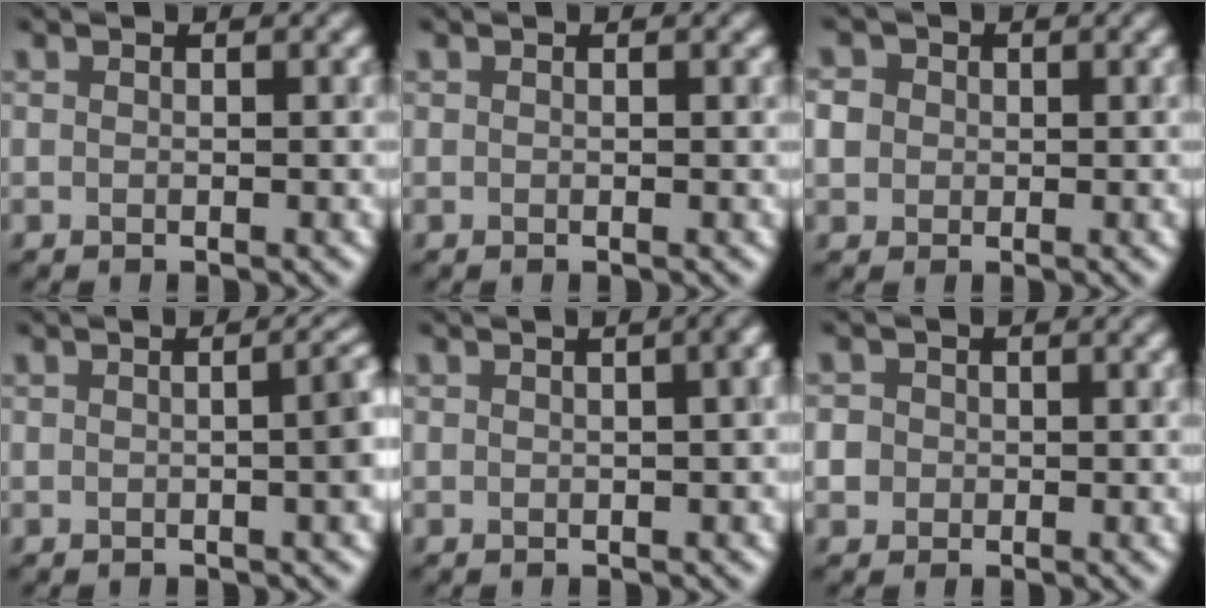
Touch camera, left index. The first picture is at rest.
{"total": 0.0}
{"total": 2.1, "force": [0.1, 2.0, 0.7], "torque": [-0.013, 0.006, 0.001]}
{"total": 4.1, "force": [-0.1, 1.5, 3.8], "torque": [-0.026, 0.012, -0.002]}
{"total": 5.9, "force": [1.5, 3.1, 4.9], "torque": [-0.016, 0.045, -0.009]}
{"total": 3.1, "force": [0.0, 2.9, 1.1], "torque": [-0.009, 0.019, -0.023]}